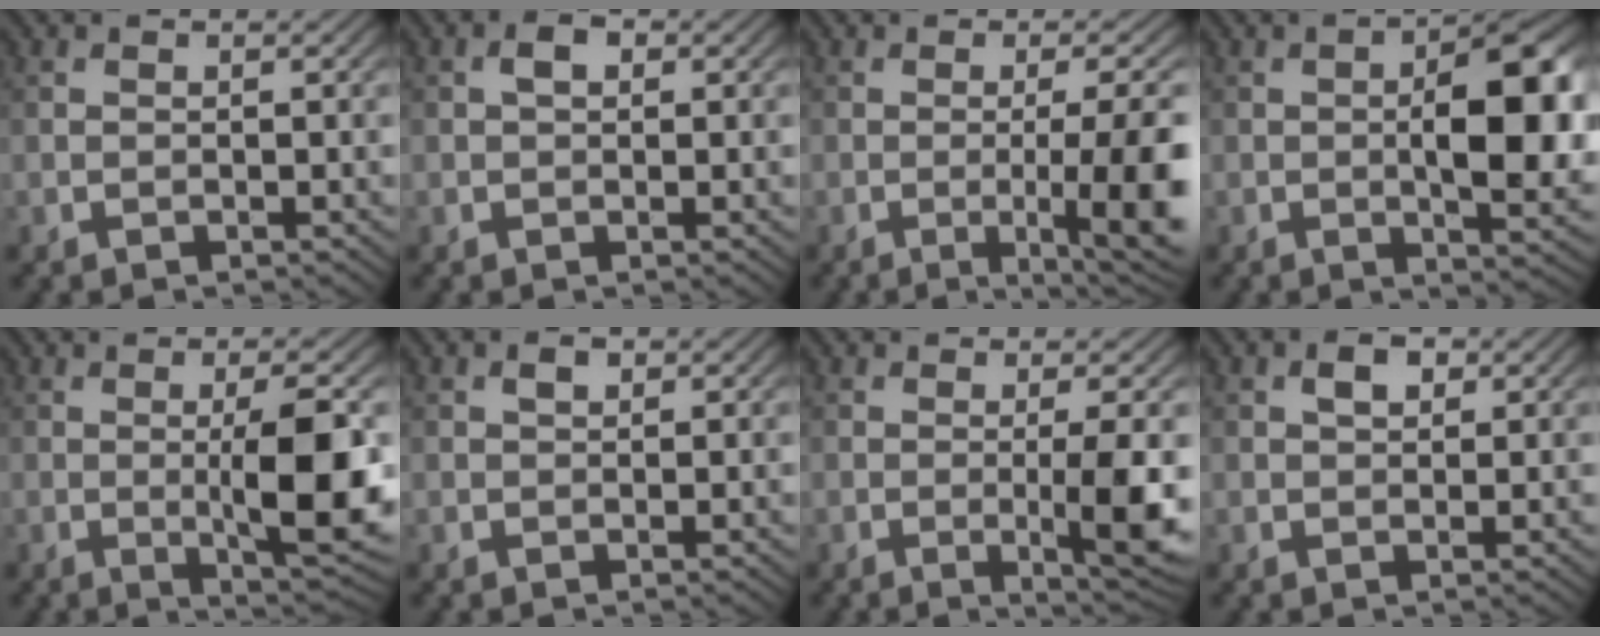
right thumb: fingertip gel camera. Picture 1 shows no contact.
{"total": 1.9, "force": [0.4, 1.2, 1.5], "torque": [-0.024, 0.004, 0.003]}
{"total": 10.7, "force": [-2.3, 2.1, 10.2], "torque": [-0.131, 0.004, -0.034]}
{"total": 10.3, "force": [-0.4, 3.9, 9.5], "torque": [-0.138, 0.003, -0.009]}
{"total": 9.0, "force": [-0.5, 1.9, 8.8], "torque": [-0.137, -0.001, -0.005]}
{"total": 1.2, "force": [0.5, 0.7, 0.9], "torque": [-0.014, 0.001, 0.009]}
{"total": 5.7, "force": [-0.6, 0.6, 5.6], "torque": [-0.096, -0.001, -0.006]}
{"total": 2.3, "force": [0.9, 1.4, 1.6], "torque": [-0.027, 0.004, 0.013]}